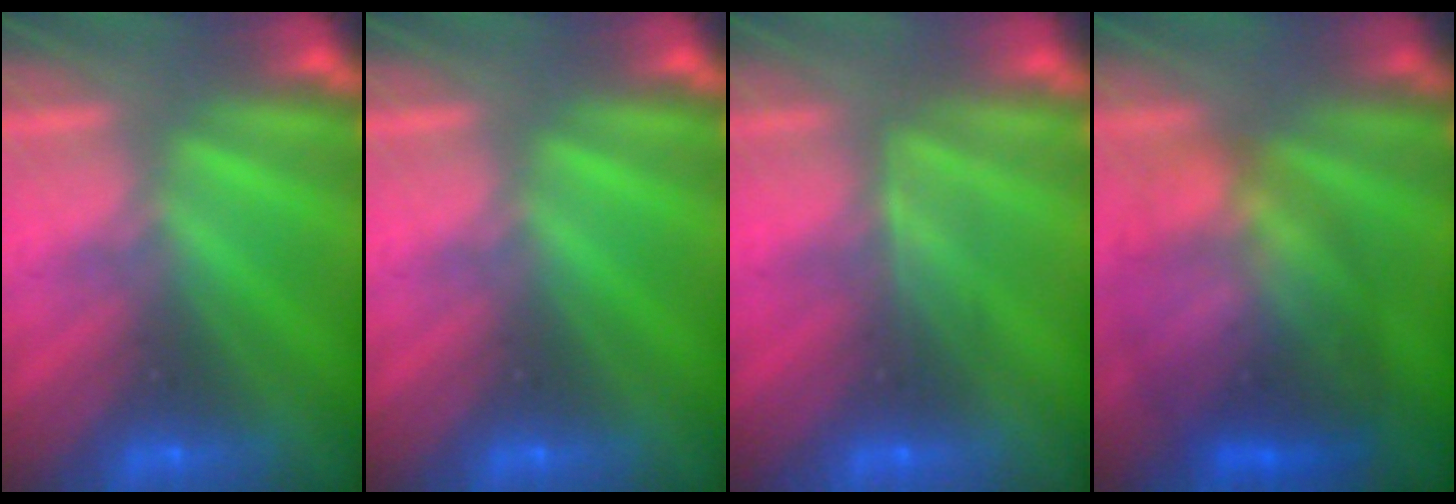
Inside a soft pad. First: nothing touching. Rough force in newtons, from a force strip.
{"total": 0.0}
{"total": 2.4}
{"total": 7.5}